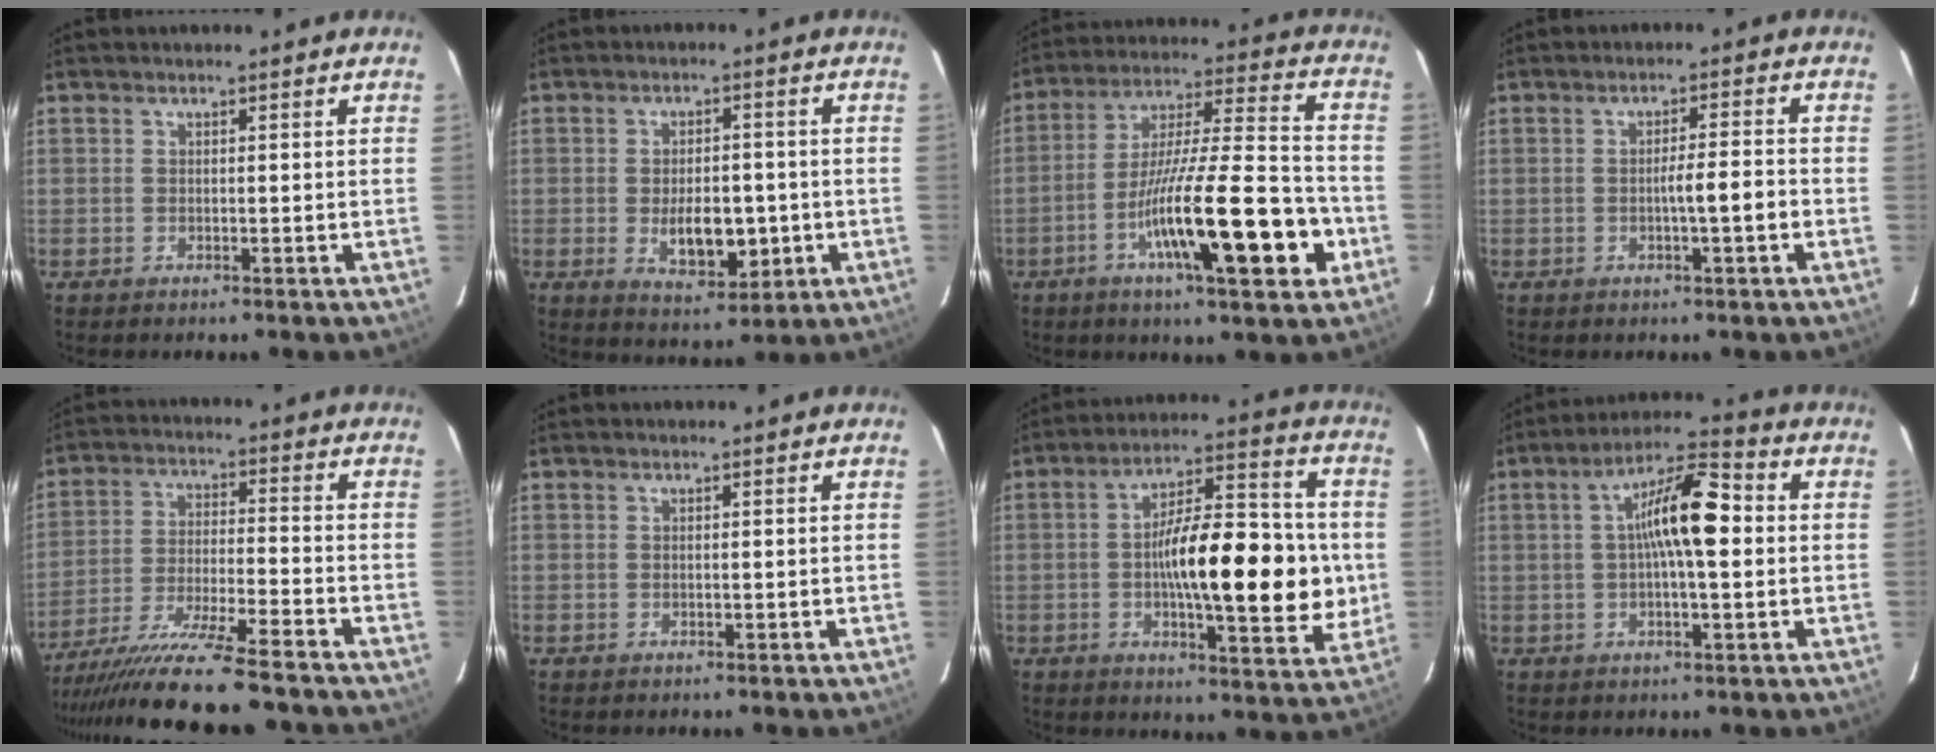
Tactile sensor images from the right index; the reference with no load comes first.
{"total": 8.1, "force": [-1.5, 3.8, 6.9], "torque": [-0.112, -0.005, -0.013]}
{"total": 19.5, "force": [-7.1, 2.1, 18.0], "torque": [-0.293, -0.003, -0.111]}
{"total": 3.9, "force": [-1.1, 0.0, 3.8], "torque": [-0.057, 0.004, -0.018]}
{"total": 17.0, "force": [-14.7, -0.3, 8.5], "torque": [-0.158, -0.035, -0.247]}
{"total": 0.0}
{"total": 18.5, "force": [-1.1, 4.9, 17.8], "torque": [-0.268, 0.019, -0.019]}
{"total": 10.4, "force": [0.9, 2.0, 10.1], "torque": [-0.180, 0.028, 0.010]}